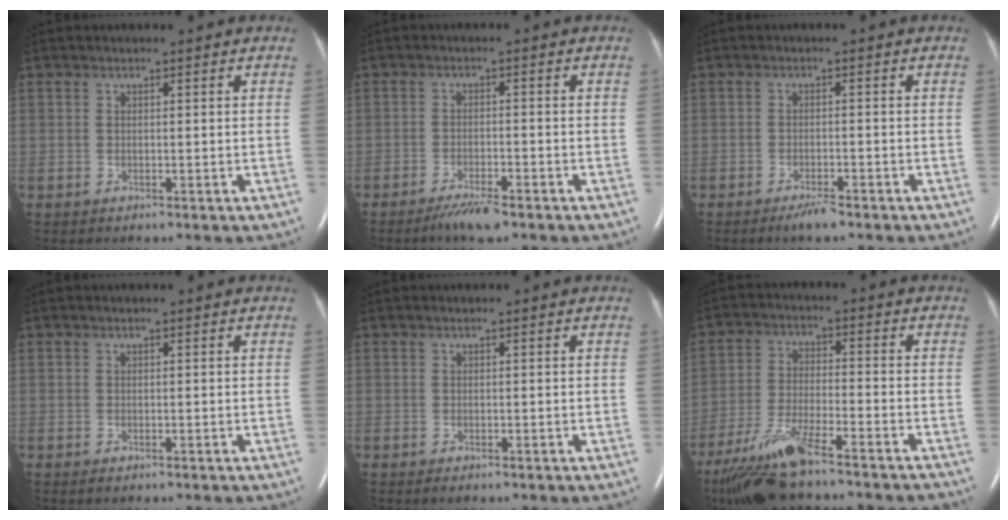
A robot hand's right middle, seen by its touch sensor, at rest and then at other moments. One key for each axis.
{"total": 4.2, "fx": -3.2, "fy": 0.5, "fz": 2.7, "tx": -0.057, "ty": -0.007, "tz": -0.056}
{"total": 2.6, "fx": -2.1, "fy": 0.3, "fz": 1.6, "tx": -0.036, "ty": -0.003, "tz": -0.035}
{"total": 0.5, "fx": -0.3, "fy": 0.3, "fz": 0.3, "tx": -0.003, "ty": 0.000, "tz": -0.003}
{"total": 0.7, "fx": -0.4, "fy": 0.3, "fz": 0.4, "tx": -0.006, "ty": -0.001, "tz": -0.003}
{"total": 12.1, "fx": -9.7, "fy": 1.0, "fz": 7.2, "tx": -0.142, "ty": -0.024, "tz": -0.170}